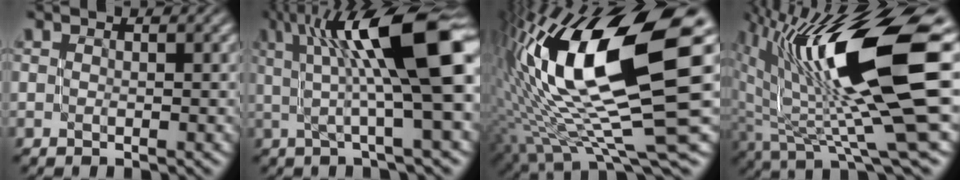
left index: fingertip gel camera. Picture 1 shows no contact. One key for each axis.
{"total": 12.4, "fx": 2.9, "fy": 2.7, "fz": 11.8, "tx": -0.176, "ty": 0.021, "tz": 0.046}
{"total": 16.3, "fx": 2.4, "fy": 4.4, "fz": 15.5, "tx": -0.286, "ty": 0.009, "tz": 0.044}
{"total": 13.8, "fx": 3.2, "fy": 3.8, "fz": 12.8, "tx": -0.224, "ty": -0.007, "tz": 0.059}